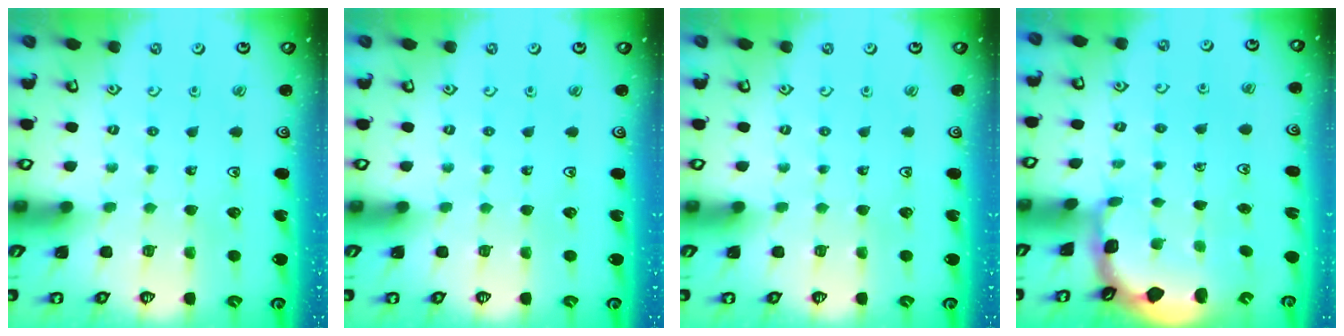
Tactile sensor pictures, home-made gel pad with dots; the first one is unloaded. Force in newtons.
{"total": 0.0}
{"total": 0.0}
{"total": 1.8, "press": 1.8, "slide": 0.5}